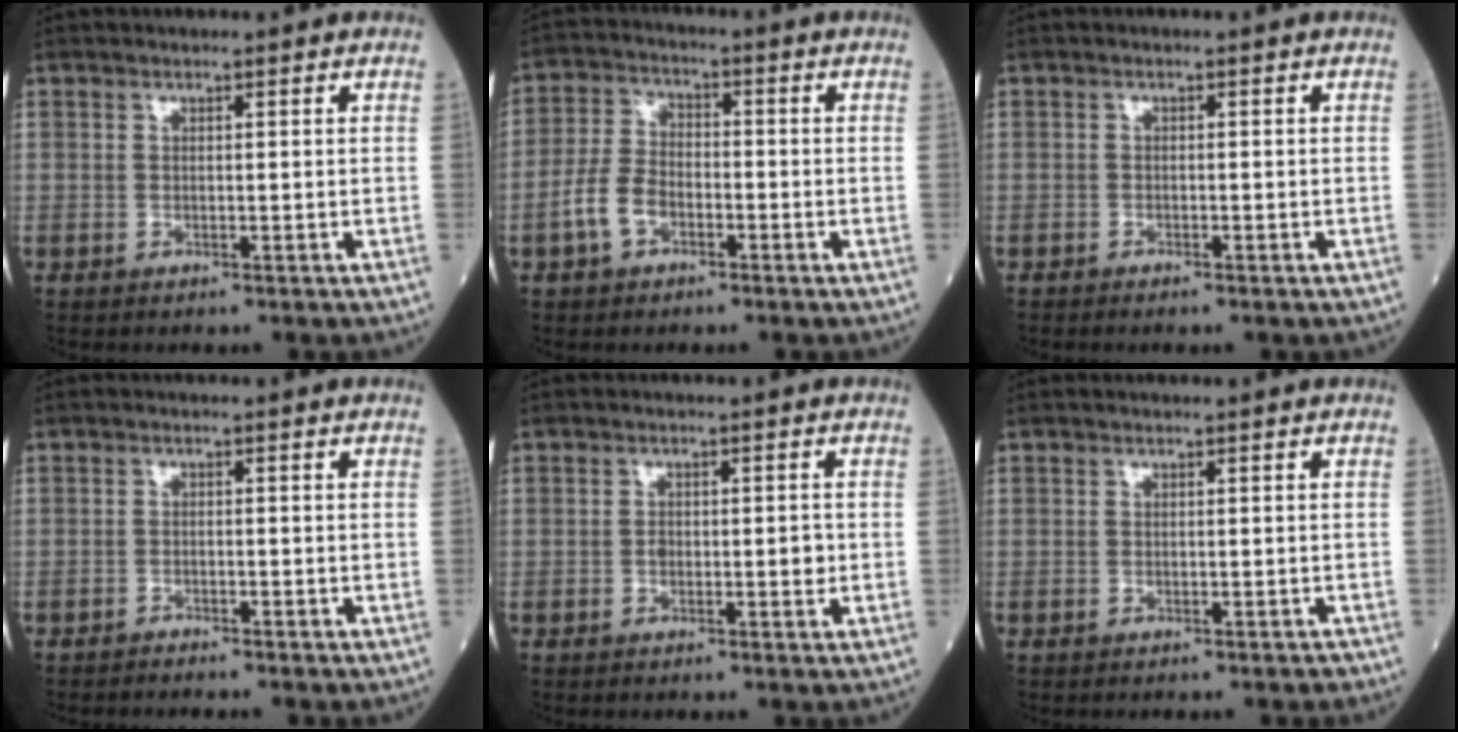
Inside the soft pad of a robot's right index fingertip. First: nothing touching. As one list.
[{"total": 6.0, "force": [-2.7, 3.6, 3.9], "torque": [-0.093, 0.012, -0.056]}, {"total": 1.2, "force": [-1.0, 0.2, 0.6], "torque": [-0.010, -0.001, -0.013]}, {"total": 1.4, "force": [-1.4, -0.1, 0.2], "torque": [-0.003, -0.001, -0.022]}, {"total": 2.6, "force": [-0.4, 1.2, 2.3], "torque": [-0.033, 0.002, -0.005]}, {"total": 0.6, "force": [-0.5, 0.2, 0.3], "torque": [-0.005, -0.001, -0.007]}]